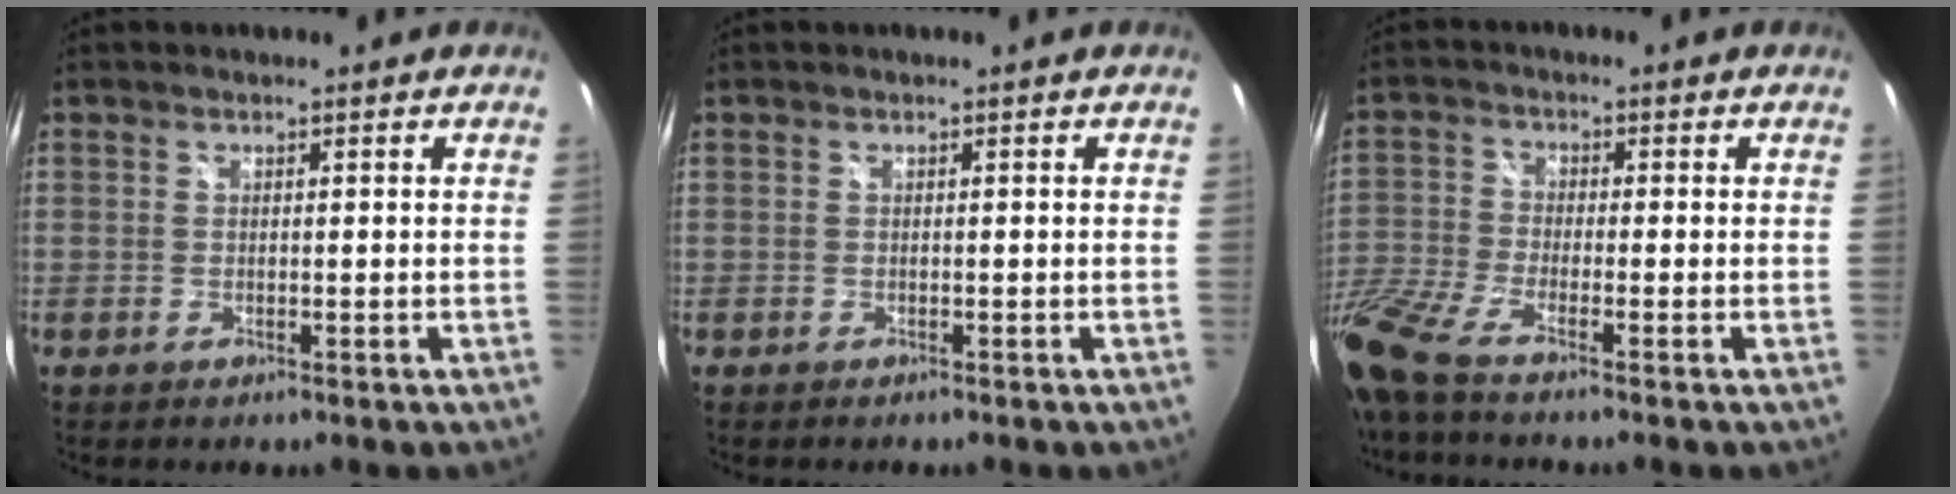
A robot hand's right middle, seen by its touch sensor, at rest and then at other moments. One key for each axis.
{"total": 0.0}
{"total": 10.4, "fx": -8.2, "fy": 1.0, "fz": 6.3, "tx": -0.155, "ty": -0.031, "tz": -0.170}